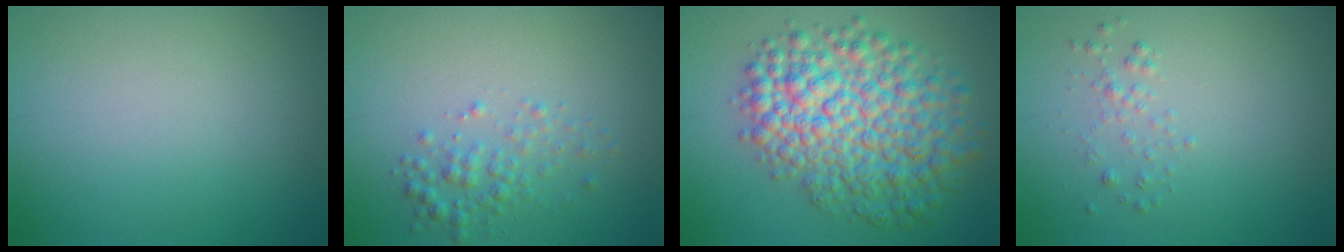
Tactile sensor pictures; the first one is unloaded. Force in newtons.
{"total": 2.0, "press": 2.0, "slide": 0.1}
{"total": 9.0, "press": 9.0, "slide": 0.2}
{"total": 1.0, "press": 1.0, "slide": 0.0}